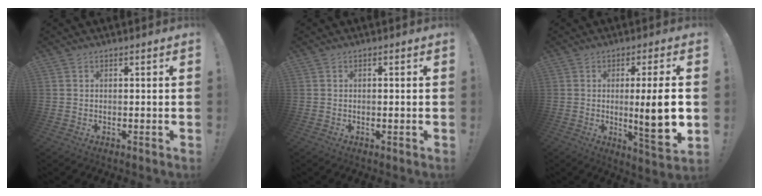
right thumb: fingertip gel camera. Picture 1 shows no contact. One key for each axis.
{"total": 0.6, "fx": -0.3, "fy": 0.0, "fz": 0.5, "tx": -0.005, "ty": -0.001, "tz": -0.006}
{"total": 13.2, "fx": -0.5, "fy": 1.4, "fz": 13.1, "tx": -0.188, "ty": -0.011, "tz": -0.011}